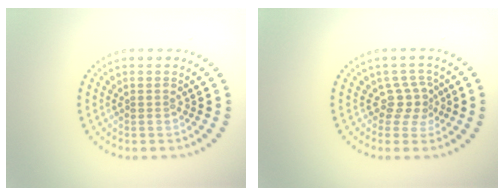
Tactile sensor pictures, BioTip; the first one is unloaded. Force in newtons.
{"total": 2.3, "press": 1.5, "slide": 1.8}